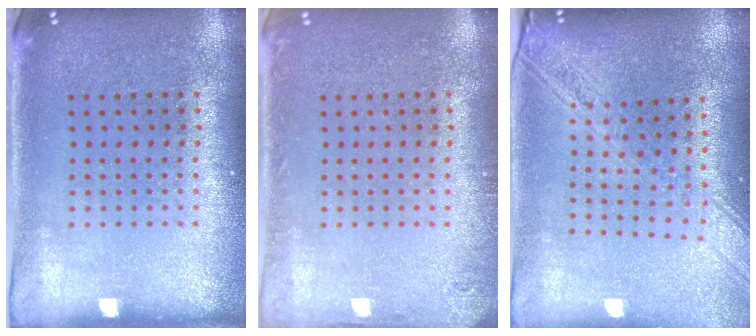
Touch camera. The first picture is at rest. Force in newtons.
{"total": 1.2, "press": 1.2, "slide": 0.1}
{"total": 2.2, "press": 1.8, "slide": 1.2}